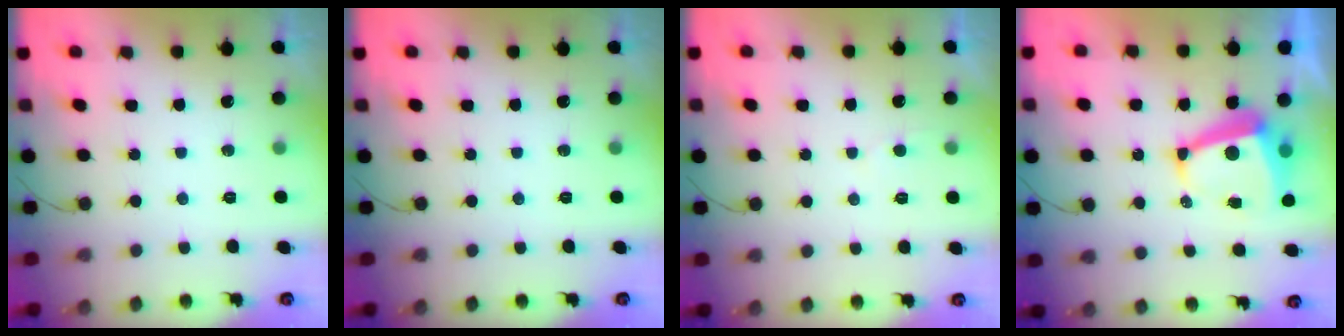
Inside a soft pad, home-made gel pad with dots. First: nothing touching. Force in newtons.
{"total": 0.0}
{"total": 2.6, "press": 2.6, "slide": 0.2}
{"total": 8.2, "press": 8.0, "slide": 1.3}